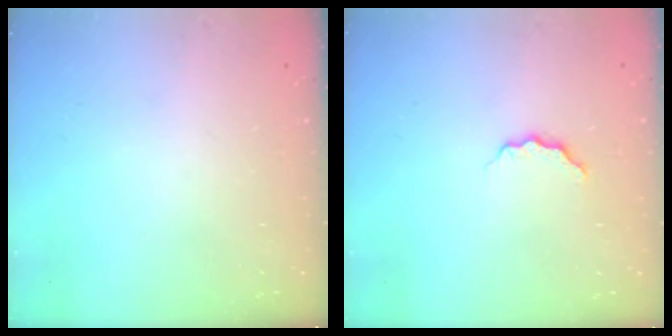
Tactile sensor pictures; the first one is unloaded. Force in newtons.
{"total": 3.7, "press": 3.7, "slide": 0.4}